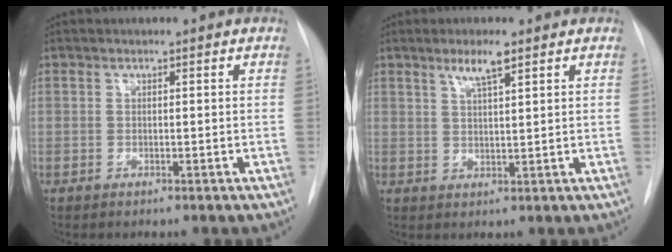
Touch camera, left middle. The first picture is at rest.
{"total": 3.7, "force": [2.4, 0.1, 2.8], "torque": [-0.055, 0.000, 0.045]}